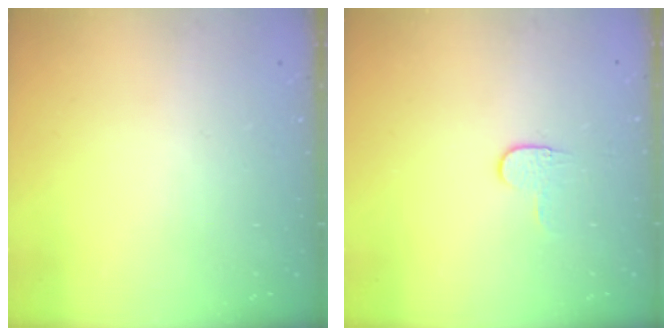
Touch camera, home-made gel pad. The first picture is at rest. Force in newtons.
{"total": 3.8, "press": 3.8, "slide": 0.4}